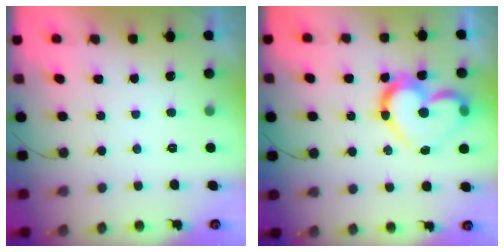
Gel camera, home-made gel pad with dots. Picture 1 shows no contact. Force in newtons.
{"total": 17.8, "press": 17.7, "slide": 1.7}